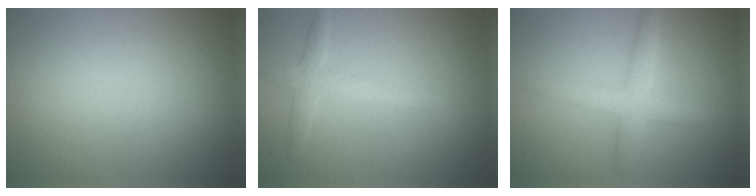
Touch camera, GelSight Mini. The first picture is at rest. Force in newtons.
{"total": 2.3, "press": 2.3, "slide": 0.1}
{"total": 2.9, "press": 2.9, "slide": 0.1}